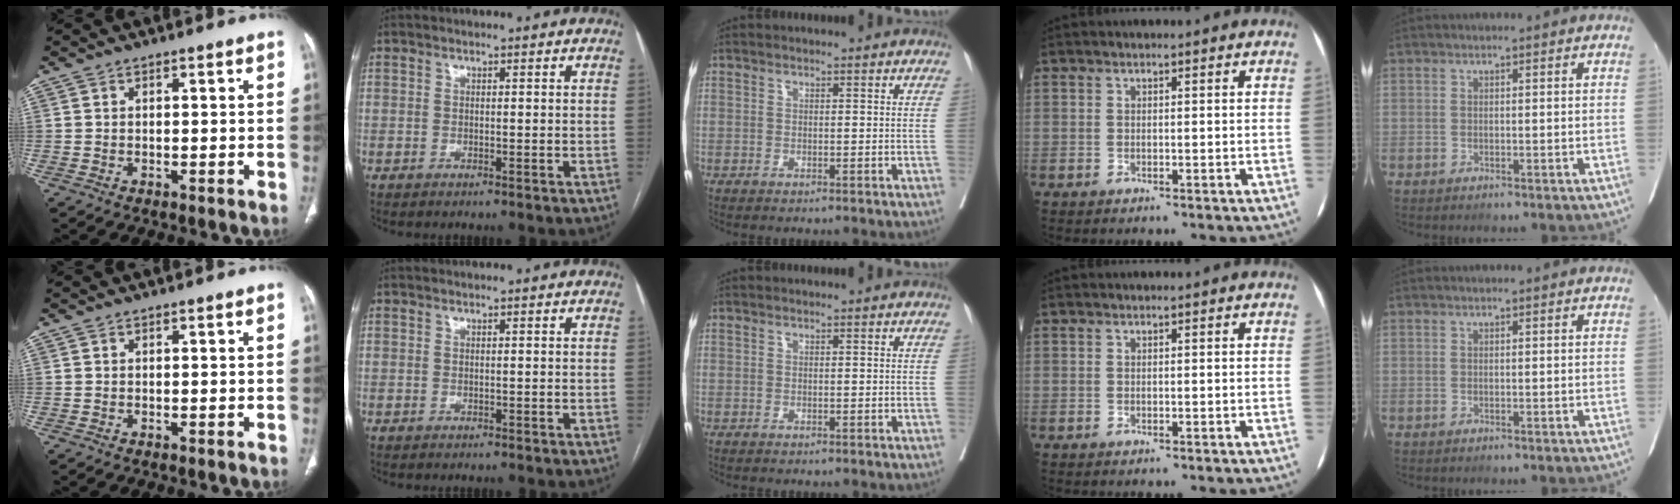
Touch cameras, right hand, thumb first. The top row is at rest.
{}